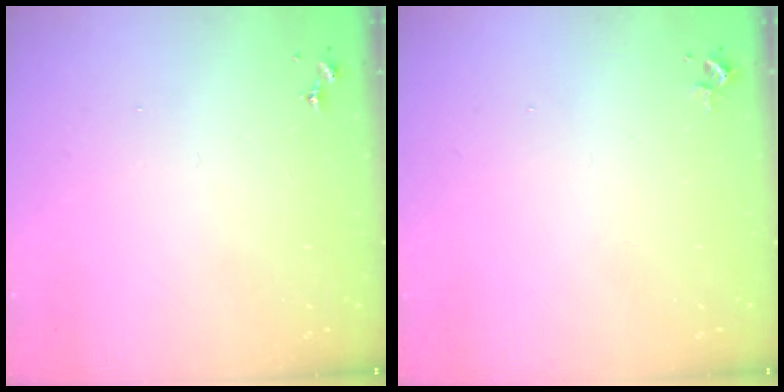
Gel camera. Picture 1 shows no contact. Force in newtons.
{"total": 2.4, "press": 2.4, "slide": 0.3}